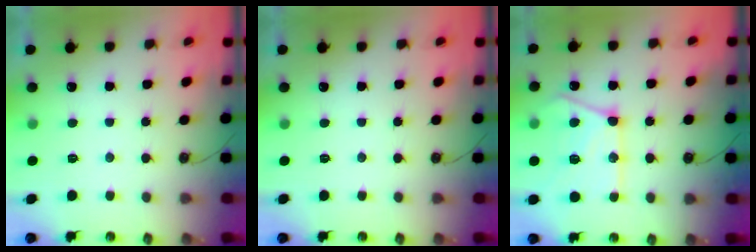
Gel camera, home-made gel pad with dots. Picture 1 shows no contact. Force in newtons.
{"total": 0.0}
{"total": 18.6, "press": 18.5, "slide": 1.6}